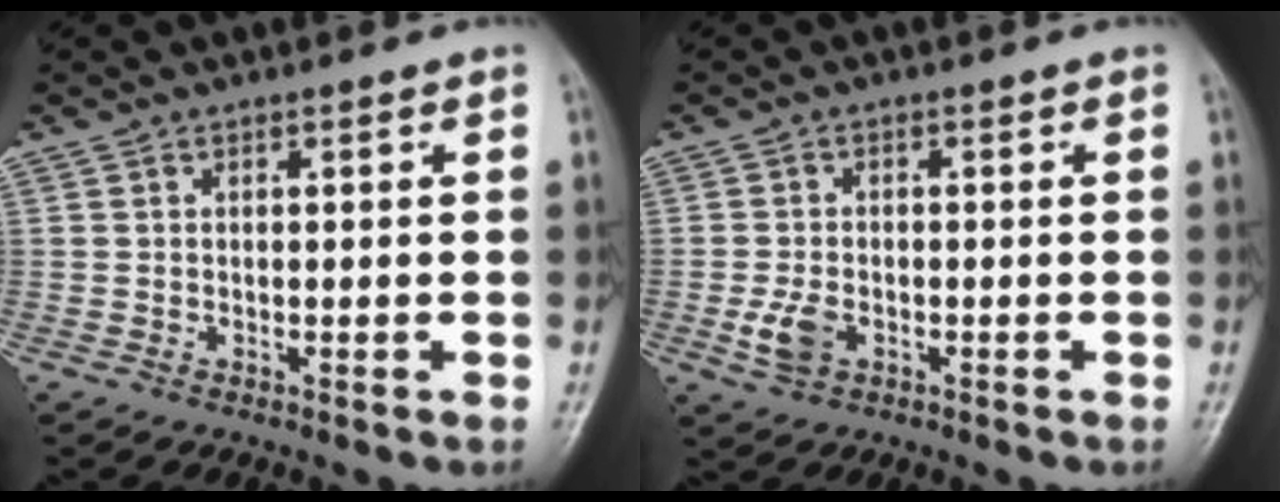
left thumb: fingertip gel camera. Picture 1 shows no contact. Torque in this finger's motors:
{"motor_torque": [-0.09, 0.22, 0.35, 0.05, 0.01]}